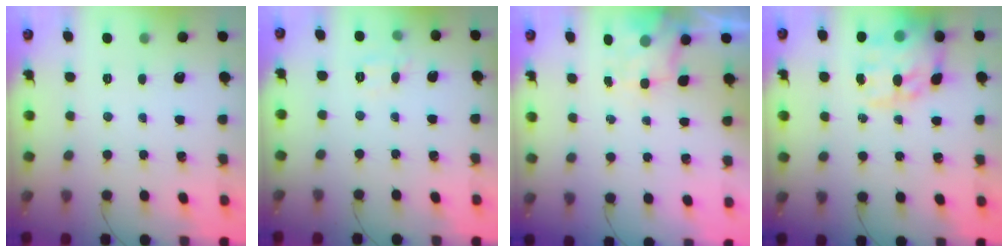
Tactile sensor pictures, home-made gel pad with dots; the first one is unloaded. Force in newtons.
{"total": 6.7, "press": 6.5, "slide": 1.4}
{"total": 2.0, "press": 1.9, "slide": 0.5}
{"total": 16.6, "press": 16.1, "slide": 4.2}